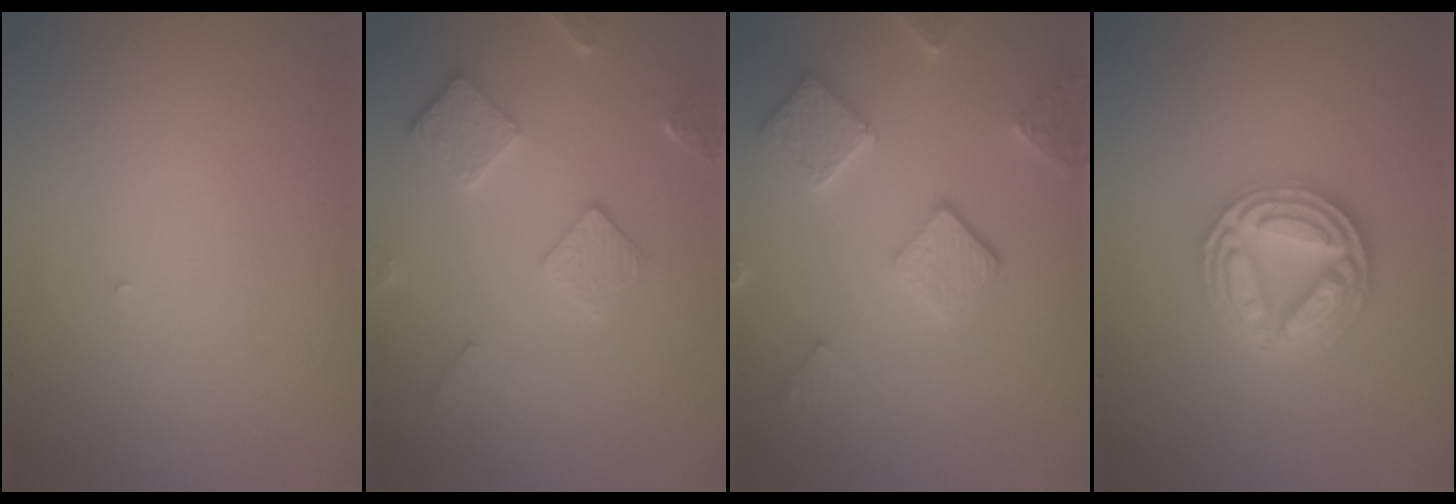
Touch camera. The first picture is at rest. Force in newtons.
{"total": 3.7, "press": 3.2, "slide": 1.8}
{"total": 5.1, "press": 3.9, "slide": 3.2}
{"total": 5.0, "press": 5.0, "slide": 0.8}